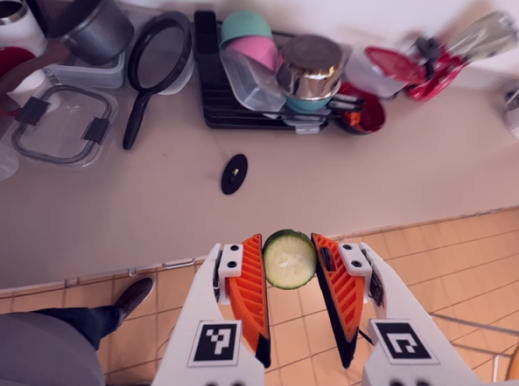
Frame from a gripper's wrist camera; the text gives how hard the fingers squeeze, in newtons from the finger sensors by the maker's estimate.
{"total": 7.7, "left": 7.5, "right": 7.8}